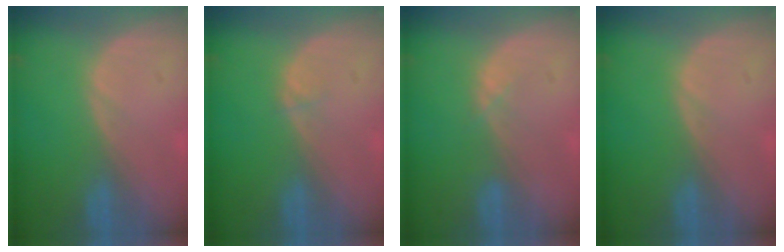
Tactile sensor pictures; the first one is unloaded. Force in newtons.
{"total": 0.5, "press": 0.5, "slide": 0.1}
{"total": 0.9, "press": 0.9, "slide": 0.3}
{"total": 0.0}